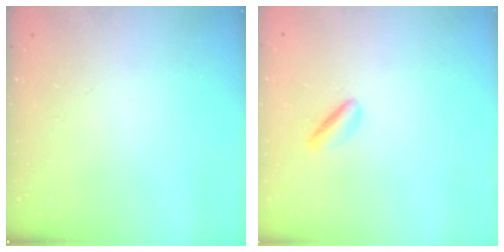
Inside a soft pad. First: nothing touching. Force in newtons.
{"total": 2.4, "press": 2.4, "slide": 0.4}